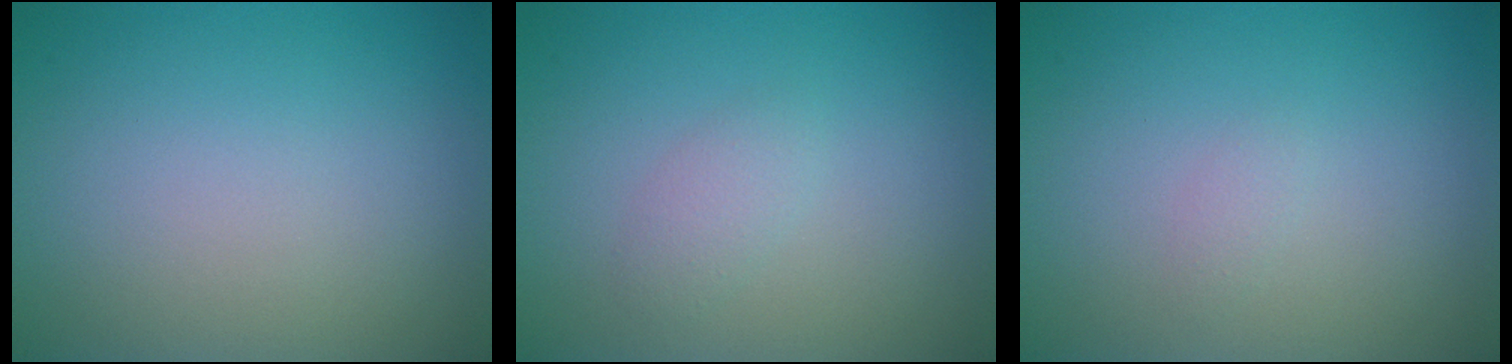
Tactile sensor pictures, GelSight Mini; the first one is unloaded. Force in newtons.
{"total": 1.2, "press": 1.2, "slide": 0.0}
{"total": 0.6, "press": 0.6, "slide": 0.1}